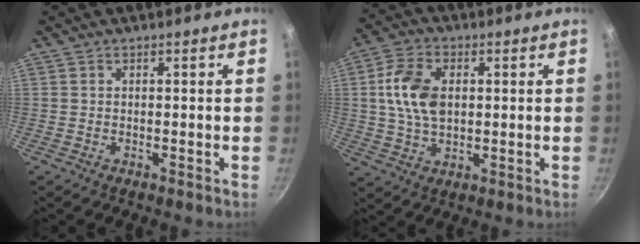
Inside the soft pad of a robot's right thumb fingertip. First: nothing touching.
{"total": 10.7, "force": [1.5, 7.0, 8.0], "torque": [-0.138, 0.008, 0.024]}